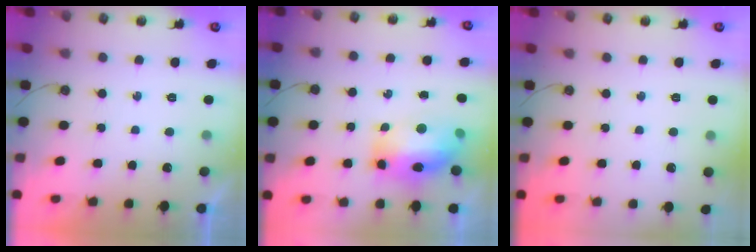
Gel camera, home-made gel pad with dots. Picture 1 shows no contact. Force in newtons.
{"total": 14.5, "press": 14.5, "slide": 1.4}
{"total": 0.0}